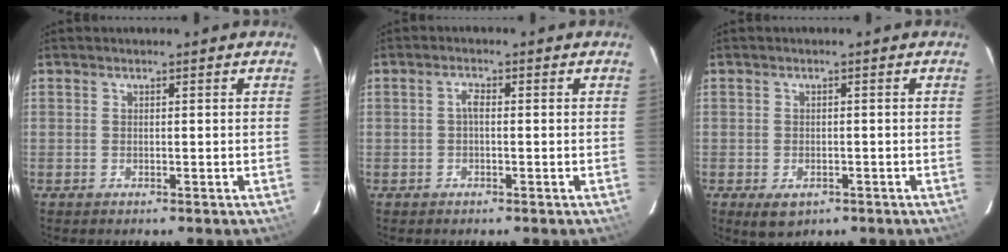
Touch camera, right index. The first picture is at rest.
{"total": 1.5, "force": [-0.2, 0.6, 1.3], "torque": [-0.027, 0.008, -0.006]}
{"total": 3.9, "force": [-2.0, 2.6, 2.2], "torque": [-0.044, -0.011, -0.024]}